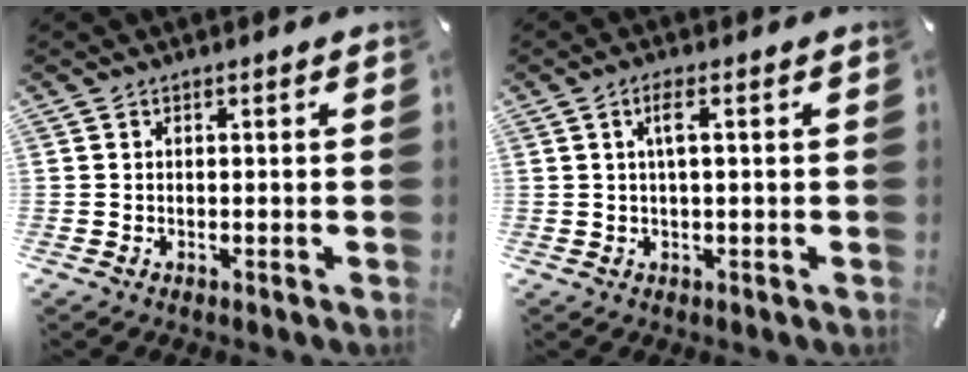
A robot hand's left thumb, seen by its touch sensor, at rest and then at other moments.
{"total": 3.4, "force": [0.9, 0.8, 3.2], "torque": [-0.065, 0.005, 0.012]}